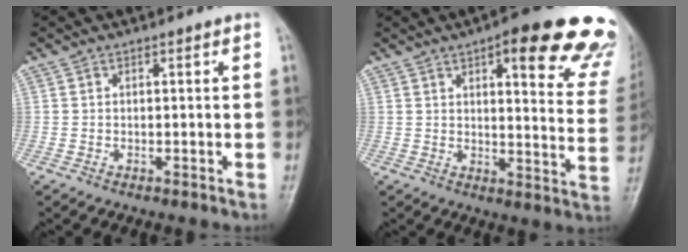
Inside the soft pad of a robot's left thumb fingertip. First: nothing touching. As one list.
[{"total": 21.7, "force": [13.6, 5.7, 16.0], "torque": [-0.159, -0.050, 0.153]}]